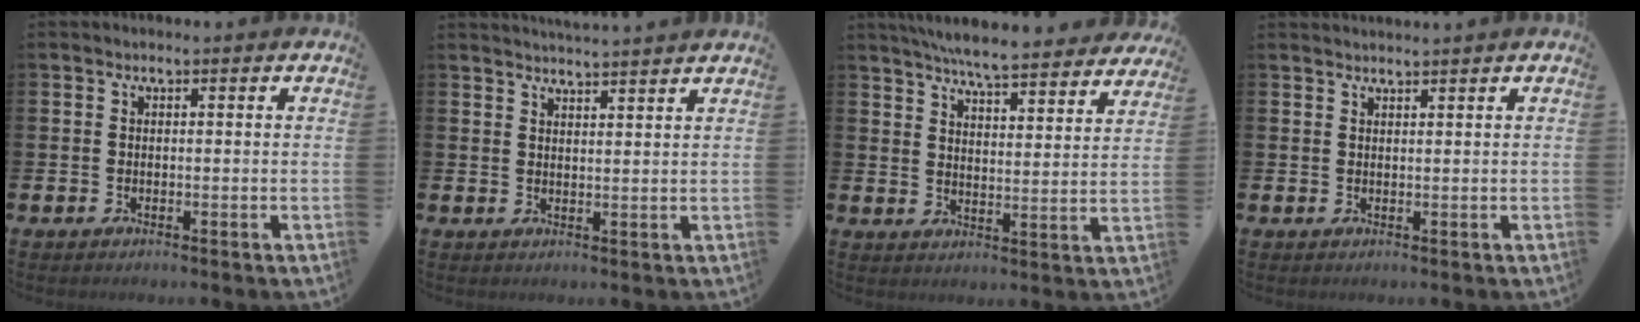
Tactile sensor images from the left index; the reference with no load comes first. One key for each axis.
{"total": 3.1, "fx": 3.1, "fy": -0.5, "fz": -0.1, "tx": 0.001, "ty": -0.019, "tz": 0.056}
{"total": 6.9, "fx": 6.7, "fy": 0.3, "fz": 1.6, "tx": -0.036, "ty": -0.050, "tz": 0.114}
{"total": 1.1, "fx": 1.0, "fy": -0.2, "fz": 0.0, "tx": -0.001, "ty": -0.003, "tz": 0.021}